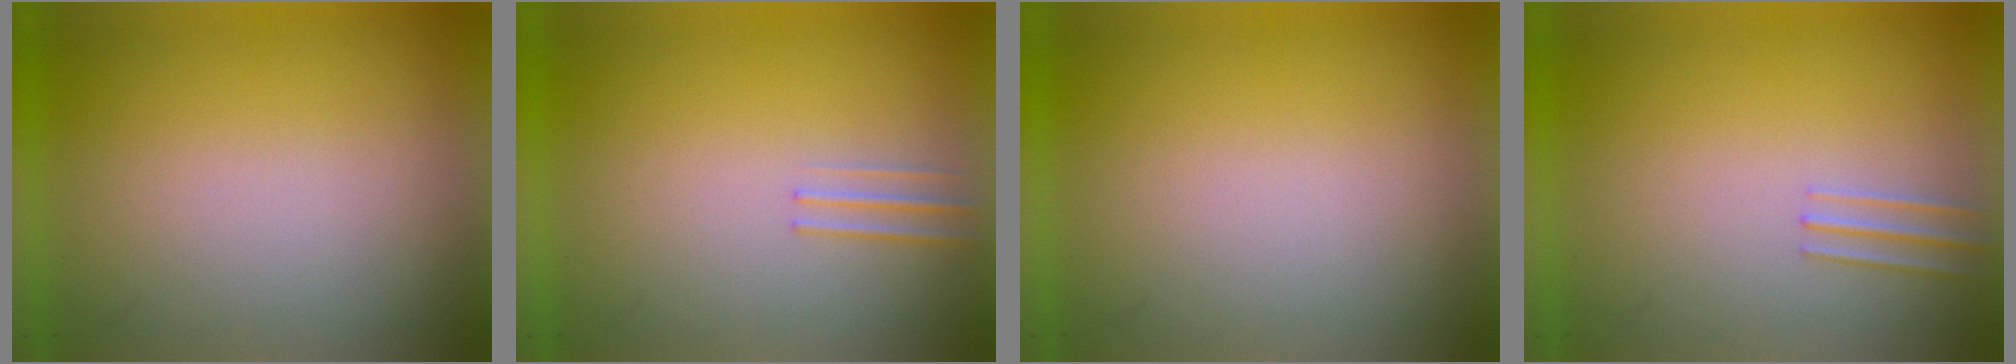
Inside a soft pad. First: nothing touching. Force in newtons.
{"total": 1.2}
{"total": 1.5}
{"total": 1.0}